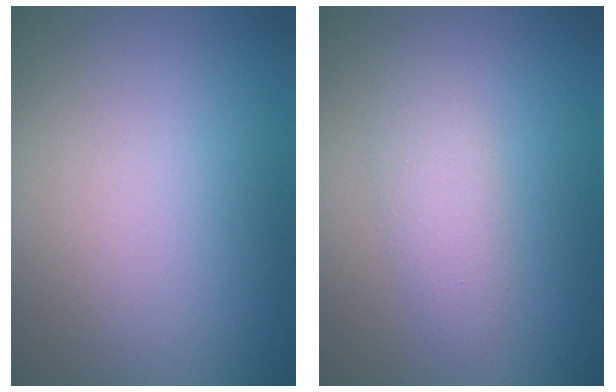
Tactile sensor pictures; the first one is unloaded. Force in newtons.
{"total": 2.3, "press": 2.3, "slide": 0.1}